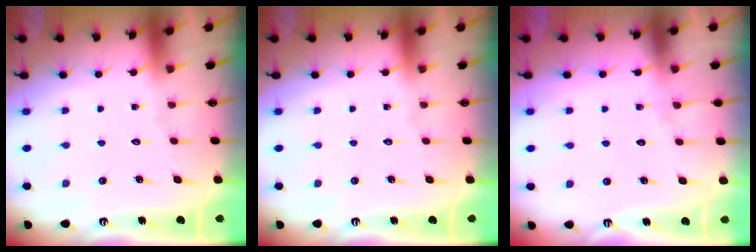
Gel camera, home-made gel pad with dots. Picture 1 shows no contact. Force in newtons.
{"total": 0.0}
{"total": 4.2, "press": 4.2, "slide": 0.4}